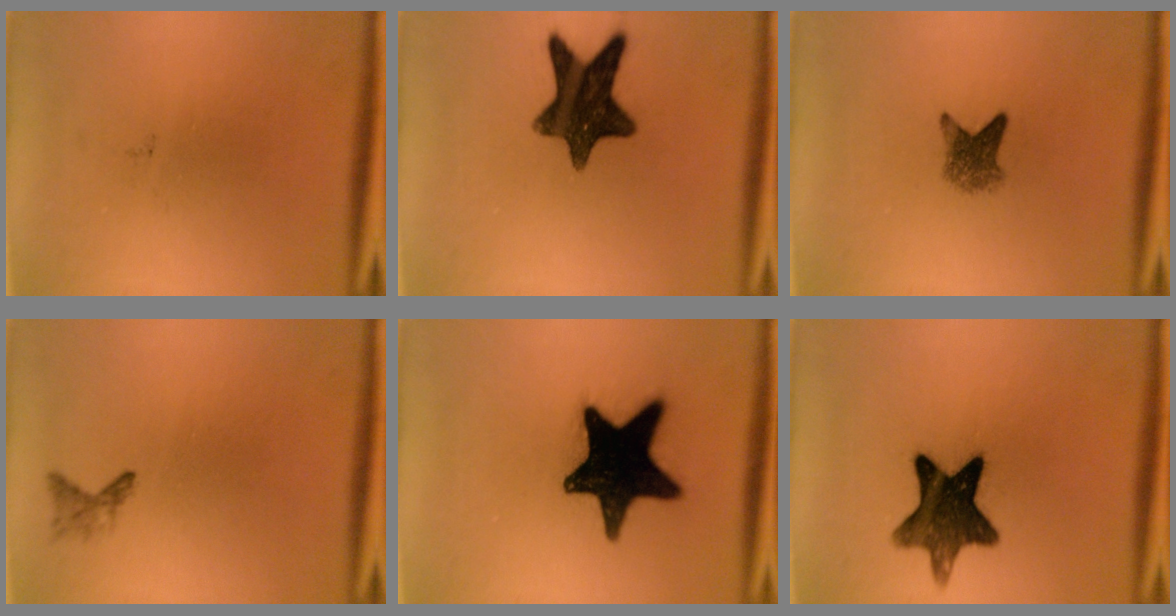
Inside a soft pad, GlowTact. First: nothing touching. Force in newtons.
{"total": 12.8}
{"total": 3.3}
{"total": 1.1}
{"total": 19.6}
{"total": 12.4}